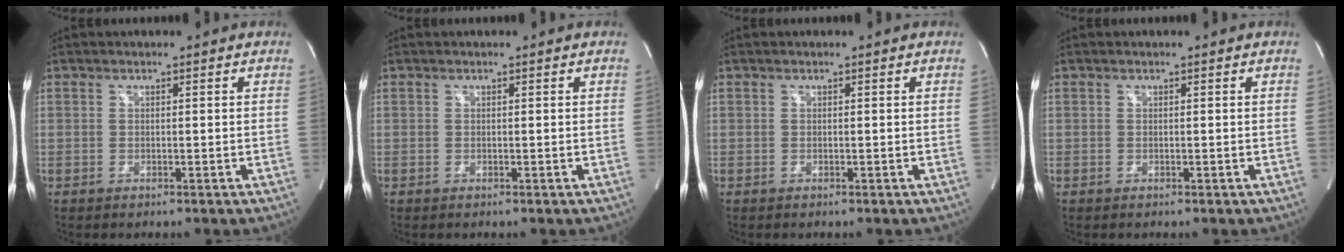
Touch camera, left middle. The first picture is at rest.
{"total": 0.0}
{"total": 0.0}
{"total": 0.0}